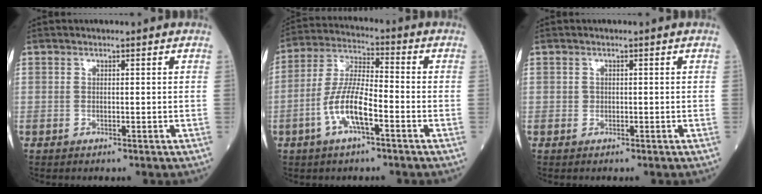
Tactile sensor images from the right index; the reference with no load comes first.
{"total": 9.0, "force": [-3.5, 2.1, 8.1], "torque": [-0.169, 0.007, -0.070]}
{"total": 0.6, "force": [-0.1, 0.6, 0.1], "torque": [0.000, 0.004, -0.002]}